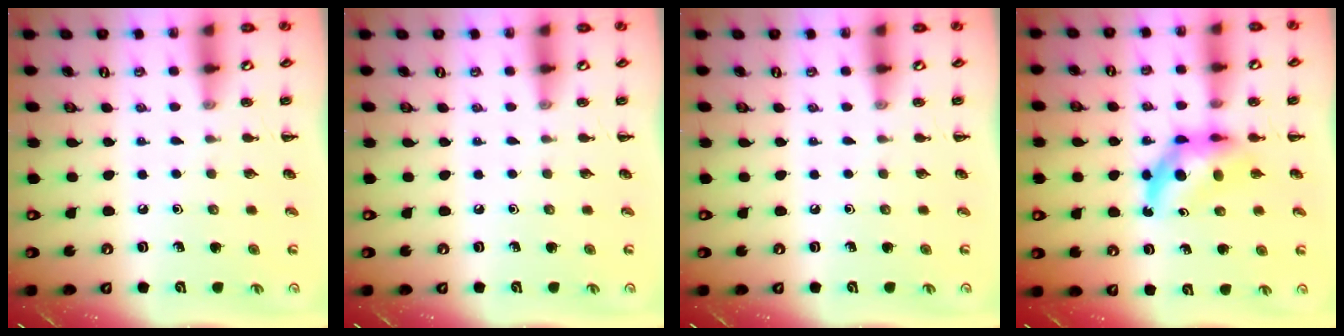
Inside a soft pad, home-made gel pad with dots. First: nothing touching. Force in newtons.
{"total": 0.0}
{"total": 0.0}
{"total": 6.8, "press": 6.6, "slide": 1.7}